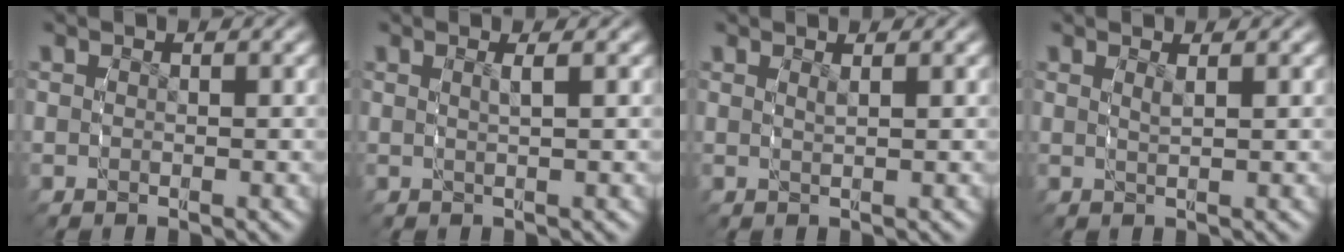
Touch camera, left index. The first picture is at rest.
{"total": 1.0, "force": [0.4, -0.1, 0.9], "torque": [-0.021, -0.002, 0.008]}
{"total": 1.0, "force": [0.8, -0.3, 0.4], "torque": [-0.011, -0.005, 0.016]}
{"total": 1.1, "force": [0.9, -0.2, 0.7], "torque": [-0.017, -0.007, 0.017]}